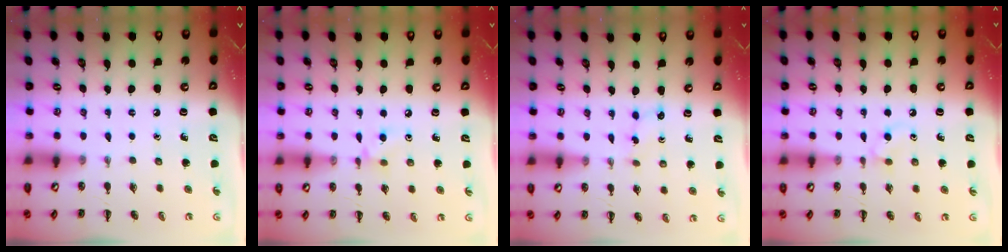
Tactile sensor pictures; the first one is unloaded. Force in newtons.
{"total": 5.2, "press": 4.8, "slide": 1.9}
{"total": 2.6, "press": 2.5, "slide": 0.8}
{"total": 2.9, "press": 2.6, "slide": 1.3}